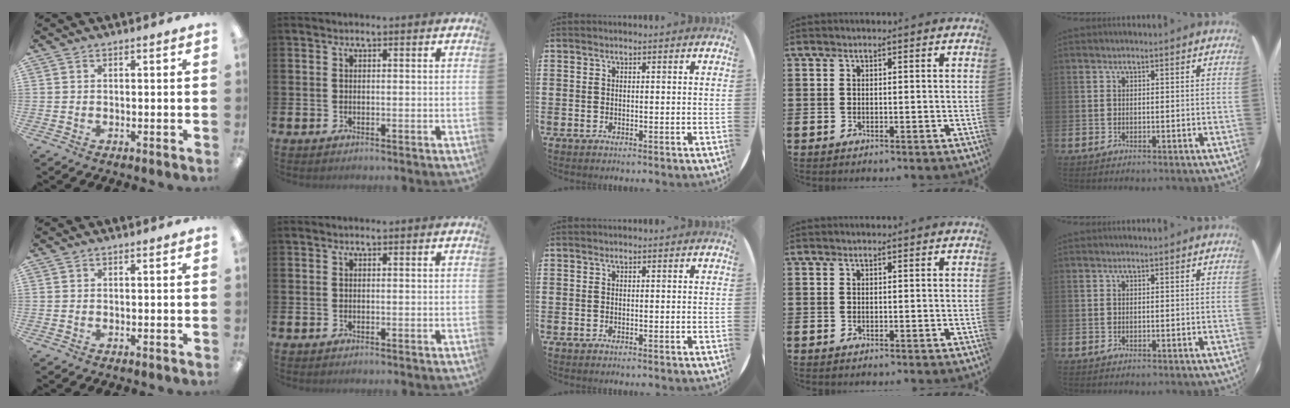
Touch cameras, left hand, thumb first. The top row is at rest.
{}